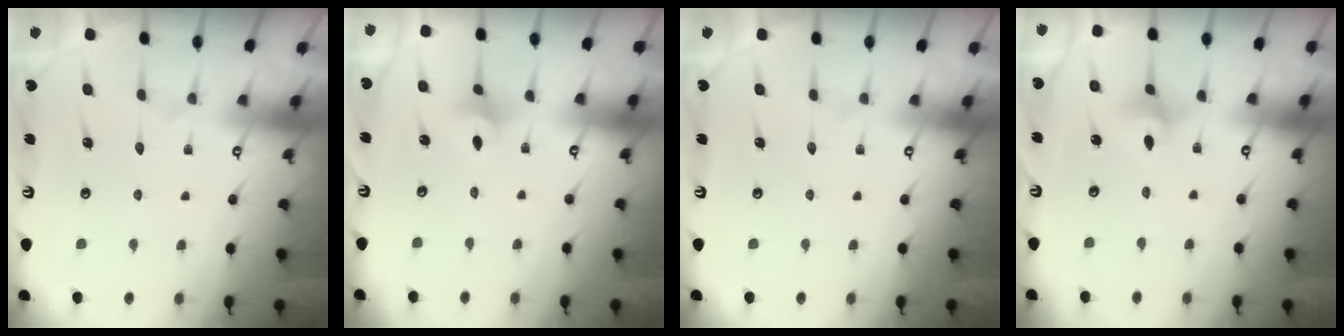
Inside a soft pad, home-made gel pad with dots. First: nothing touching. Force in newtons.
{"total": 2.8, "press": 2.8, "slide": 0.6}
{"total": 0.0}
{"total": 3.8, "press": 3.7, "slide": 0.7}